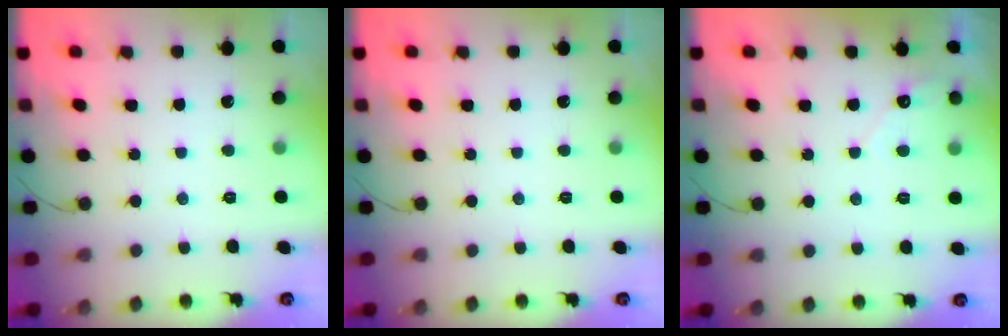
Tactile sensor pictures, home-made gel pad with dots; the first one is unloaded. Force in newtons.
{"total": 0.0}
{"total": 3.0, "press": 3.0, "slide": 0.1}